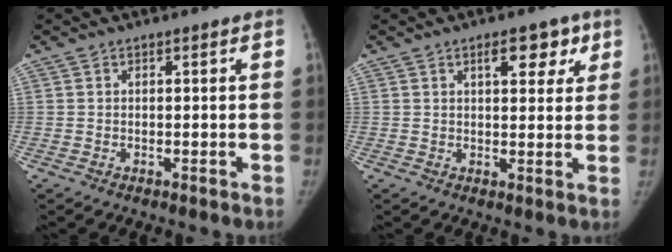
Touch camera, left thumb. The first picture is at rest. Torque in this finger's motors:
{"motor_torque": [0.51, 0.52, 0.43, -0.24, 0.00]}